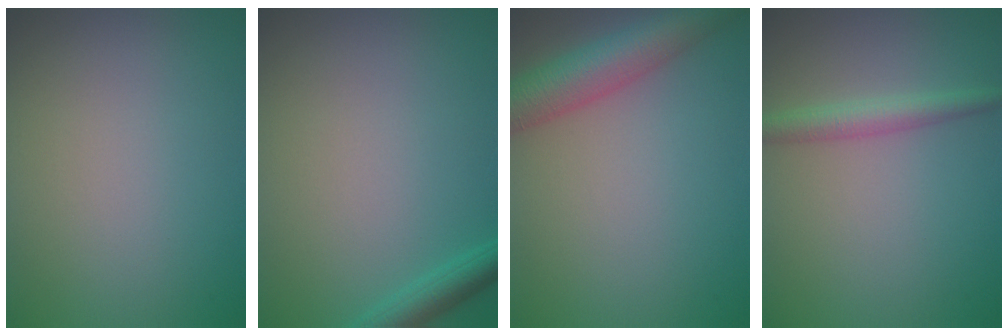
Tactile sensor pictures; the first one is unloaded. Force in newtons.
{"total": 2.1, "press": 2.1, "slide": 0.1}
{"total": 5.7, "press": 5.7, "slide": 0.2}
{"total": 2.4, "press": 2.4, "slide": 0.0}